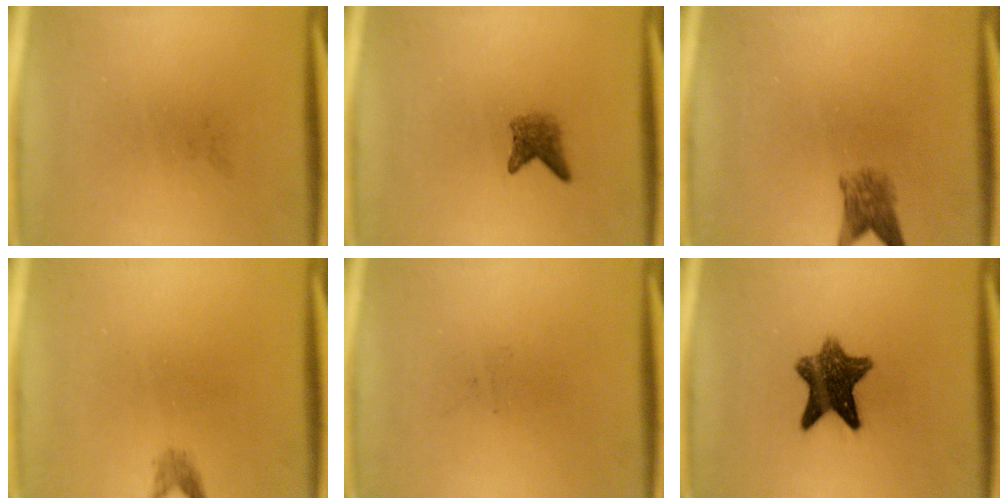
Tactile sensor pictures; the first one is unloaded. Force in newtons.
{"total": 2.4}
{"total": 3.3}
{"total": 1.2}
{"total": 0.0}
{"total": 9.3}